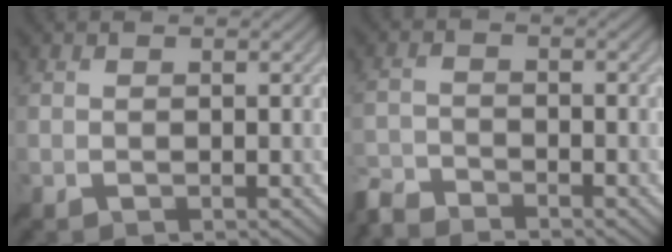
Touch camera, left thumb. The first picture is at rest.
{"total": 3.8, "force": [-3.7, 0.6, 0.7], "torque": [-0.018, -0.010, -0.085]}